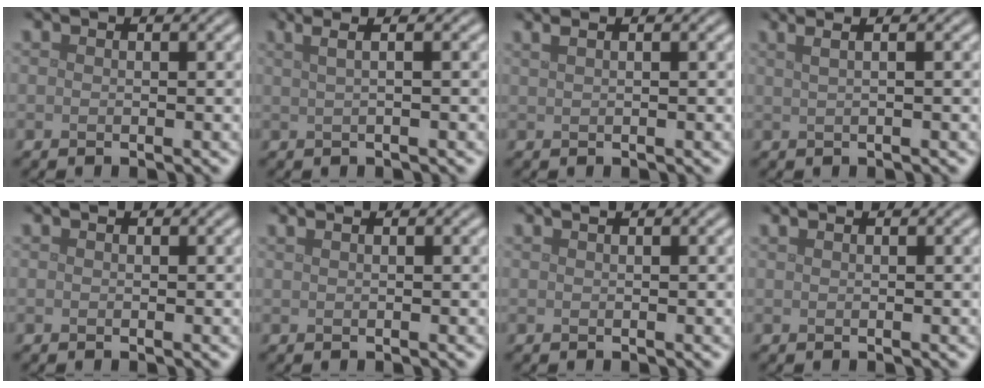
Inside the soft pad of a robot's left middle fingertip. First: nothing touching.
{"total": 4.5, "force": [2.1, 2.2, 3.3], "torque": [-0.030, 0.029, 0.001]}
{"total": 2.6, "force": [1.5, 1.2, 1.7], "torque": [-0.017, 0.008, 0.001]}
{"total": 4.8, "force": [2.4, 2.4, 3.3], "torque": [-0.028, 0.038, 0.002]}
{"total": 0.0}
{"total": 1.5, "force": [0.9, 0.7, 1.0], "torque": [-0.010, -0.001, 0.003]}
{"total": 0.9, "force": [0.6, 0.3, 0.6], "torque": [-0.005, 0.001, 0.003]}
{"total": 0.6, "force": [0.5, 0.1, 0.3], "torque": [-0.007, 0.004, 0.007]}